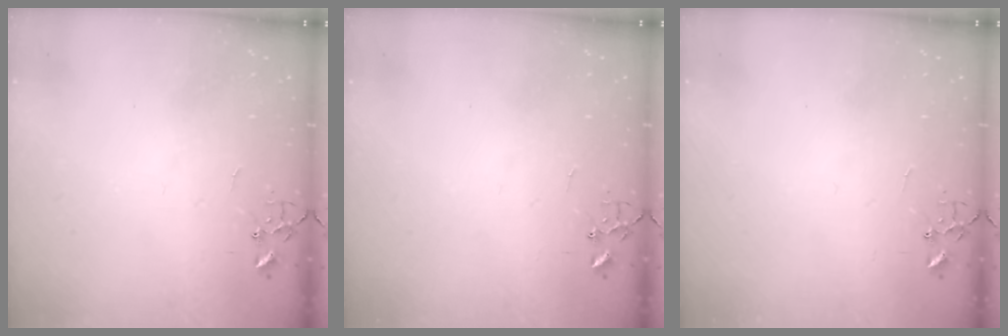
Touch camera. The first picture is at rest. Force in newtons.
{"total": 0.0}
{"total": 0.0}